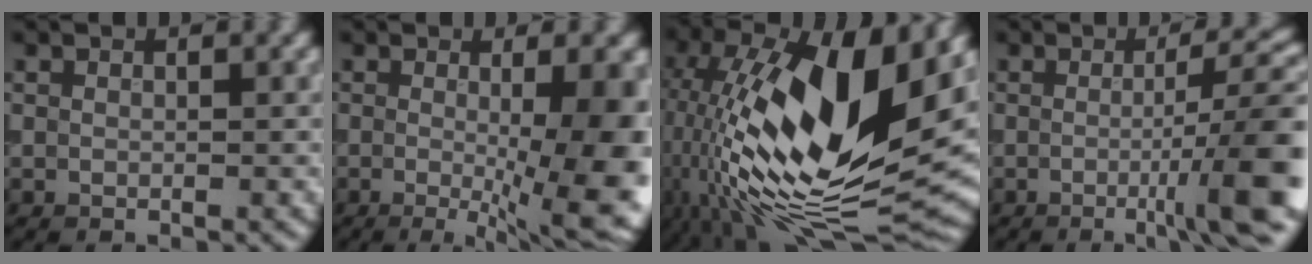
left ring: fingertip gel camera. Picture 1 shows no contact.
{"total": 10.3, "force": [-0.8, 2.3, 10.0], "torque": [-0.130, -0.025, -0.007]}
{"total": 17.8, "force": [3.1, 8.2, 15.5], "torque": [-0.298, -0.001, 0.051]}
{"total": 9.2, "force": [-1.6, 1.8, 8.9], "torque": [-0.113, 0.003, -0.029]}